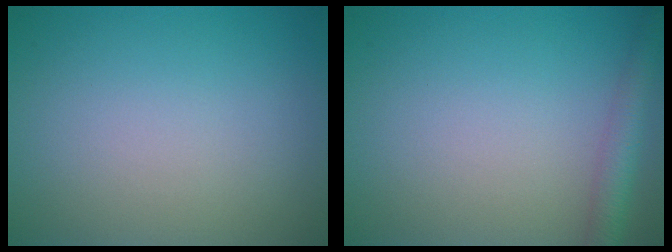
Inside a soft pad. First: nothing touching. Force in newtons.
{"total": 2.8, "press": 2.8, "slide": 0.2}